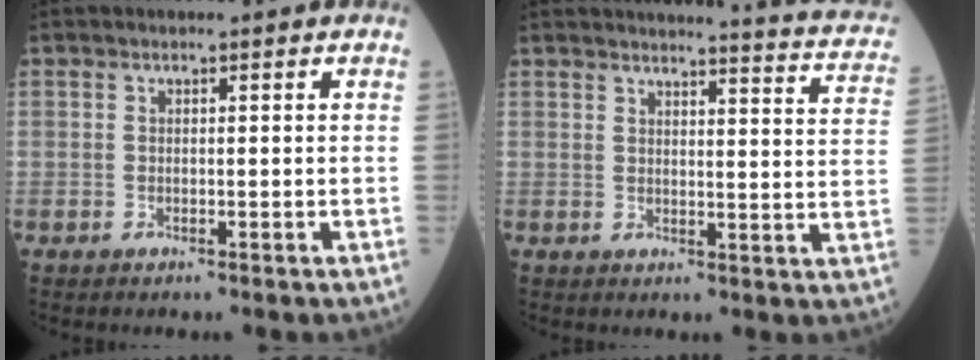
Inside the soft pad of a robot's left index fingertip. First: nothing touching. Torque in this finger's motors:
{"motor_torque": [-0.04, -0.48, 0.01, 0.00]}